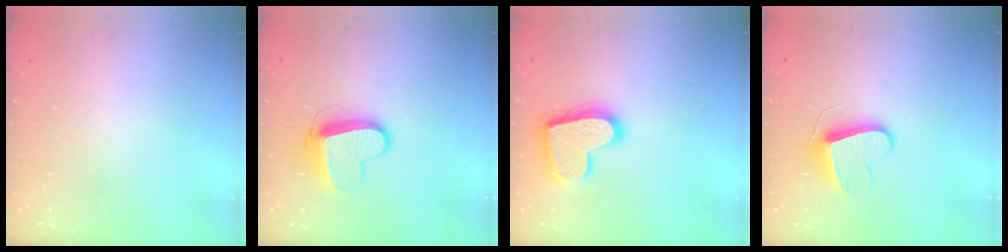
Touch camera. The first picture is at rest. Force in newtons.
{"total": 10.9, "press": 10.8, "slide": 0.6}
{"total": 17.6, "press": 17.5, "slide": 1.3}
{"total": 9.2, "press": 9.2, "slide": 0.3}